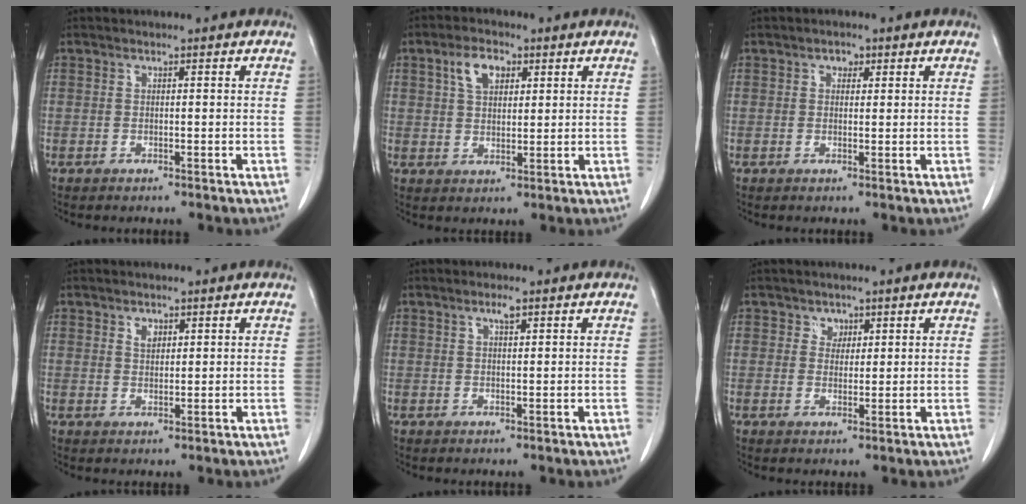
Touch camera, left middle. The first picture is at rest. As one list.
[{"total": 5.0, "force": [2.3, 3.0, 3.3], "torque": [-0.065, 0.012, 0.044]}, {"total": 1.6, "force": [0.8, 1.1, 0.8], "torque": [-0.012, 0.003, 0.011]}, {"total": 1.8, "force": [1.1, 1.2, 0.9], "torque": [-0.016, -0.002, 0.021]}, {"total": 1.6, "force": [1.0, 0.3, 1.2], "torque": [-0.023, 0.001, 0.018]}, {"total": 2.2, "force": [1.3, 1.7, 0.4], "torque": [-0.004, -0.003, 0.019]}]